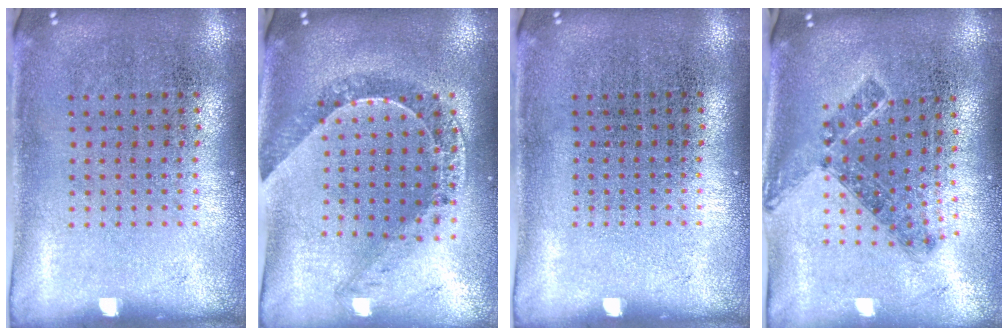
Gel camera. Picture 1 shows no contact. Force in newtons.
{"total": 0.7, "press": 0.7, "slide": 0.1}
{"total": 0.0}
{"total": 0.9, "press": 0.8, "slide": 0.4}